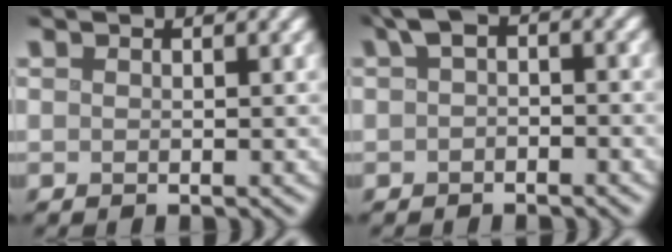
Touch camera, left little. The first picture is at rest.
{"total": 2.6, "force": [0.3, 1.5, 2.0], "torque": [-0.033, 0.011, -0.004]}